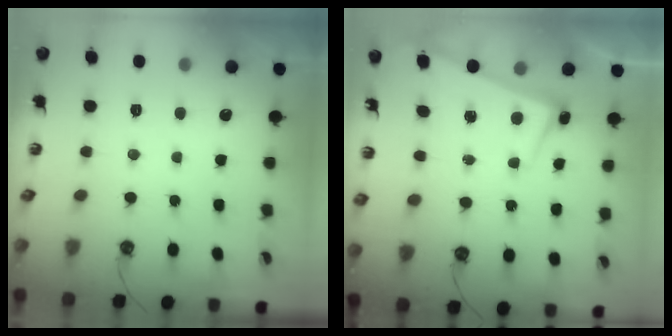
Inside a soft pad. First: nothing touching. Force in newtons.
{"total": 2.6, "press": 2.4, "slide": 0.9}